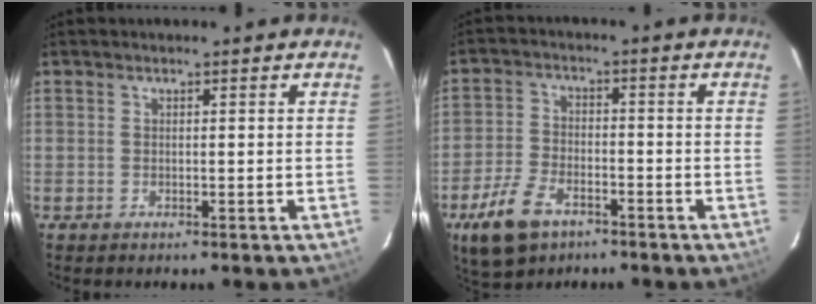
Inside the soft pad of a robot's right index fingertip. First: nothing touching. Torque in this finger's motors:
{"motor_torque": [0.39, -0.41, 0.38, 0.09]}